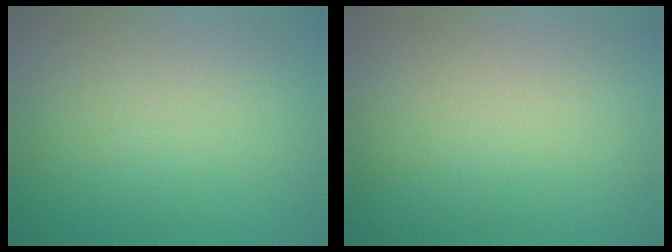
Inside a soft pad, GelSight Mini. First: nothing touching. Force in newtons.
{"total": 0.0}